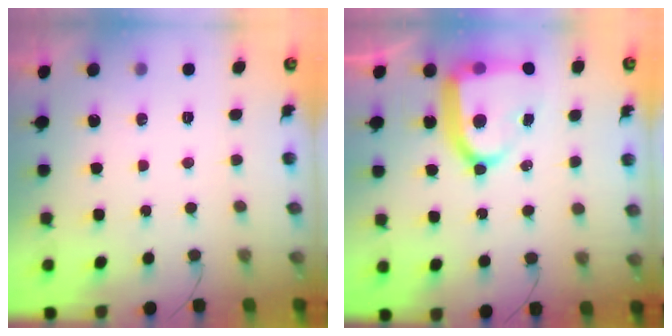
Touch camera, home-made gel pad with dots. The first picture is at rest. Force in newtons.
{"total": 15.7, "press": 15.6, "slide": 1.4}